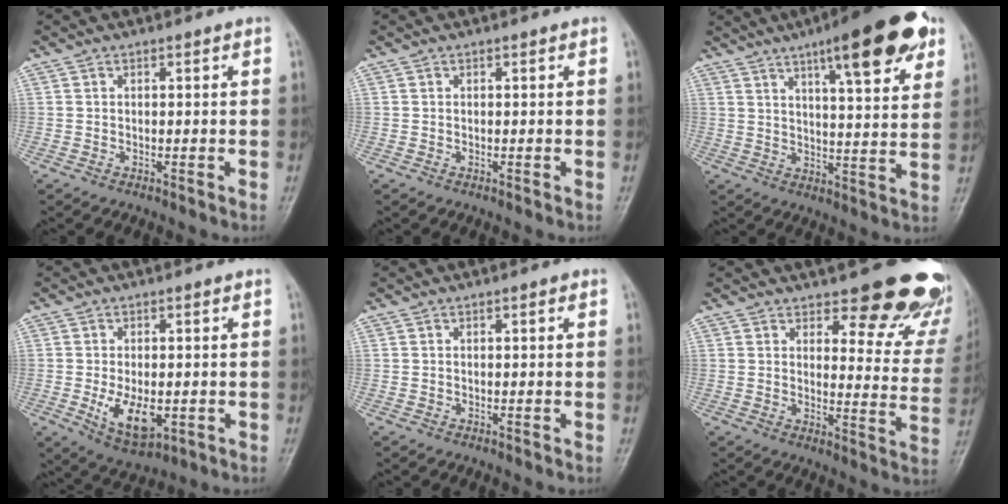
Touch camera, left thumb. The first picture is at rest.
{"total": 0.0}
{"total": 17.9, "force": [10.0, 4.4, 14.2], "torque": [-0.172, -0.031, 0.139]}
{"total": 8.2, "force": [-1.6, 4.4, 6.7], "torque": [-0.104, -0.015, -0.016]}
{"total": 0.7, "force": [0.3, 0.2, 0.6], "torque": [-0.011, 0.001, 0.002]}
{"total": 18.3, "force": [15.1, 6.4, 8.2], "torque": [-0.038, -0.103, 0.165]}